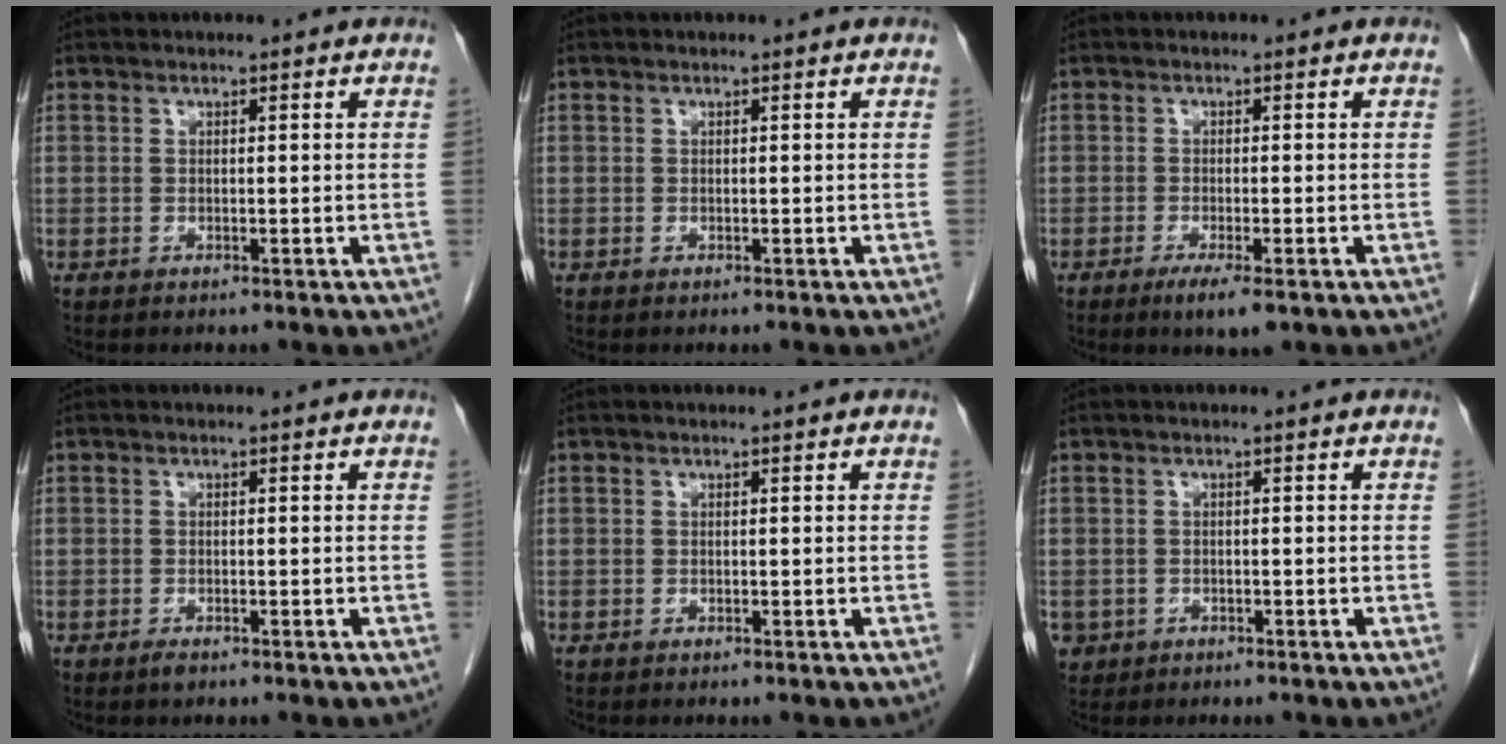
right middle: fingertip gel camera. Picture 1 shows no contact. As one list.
[{"total": 0.0}, {"total": 3.5, "force": [-2.0, 0.4, 2.8], "torque": [-0.046, -0.009, -0.033]}, {"total": 0.9, "force": [-0.7, 0.3, 0.6], "torque": [-0.011, -0.001, -0.009]}, {"total": 0.0}, {"total": 2.3, "force": [-1.0, 2.1, 0.3], "torque": [-0.003, 0.003, -0.014]}]